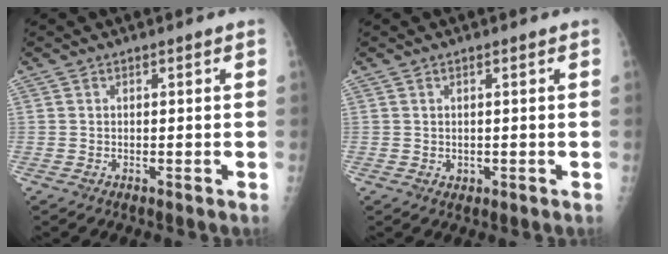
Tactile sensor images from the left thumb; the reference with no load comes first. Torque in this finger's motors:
{"motor_torque": [-0.09, 0.05, 0.30, 0.13, 0.01]}